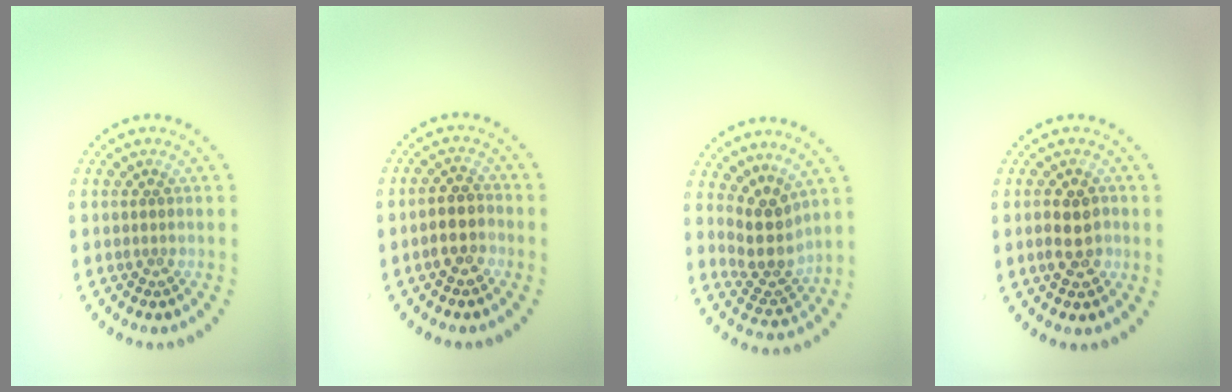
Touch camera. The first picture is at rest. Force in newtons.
{"total": 2.8, "press": 2.7, "slide": 0.9}
{"total": 3.7, "press": 2.9, "slide": 2.3}
{"total": 2.9, "press": 2.9, "slide": 0.4}